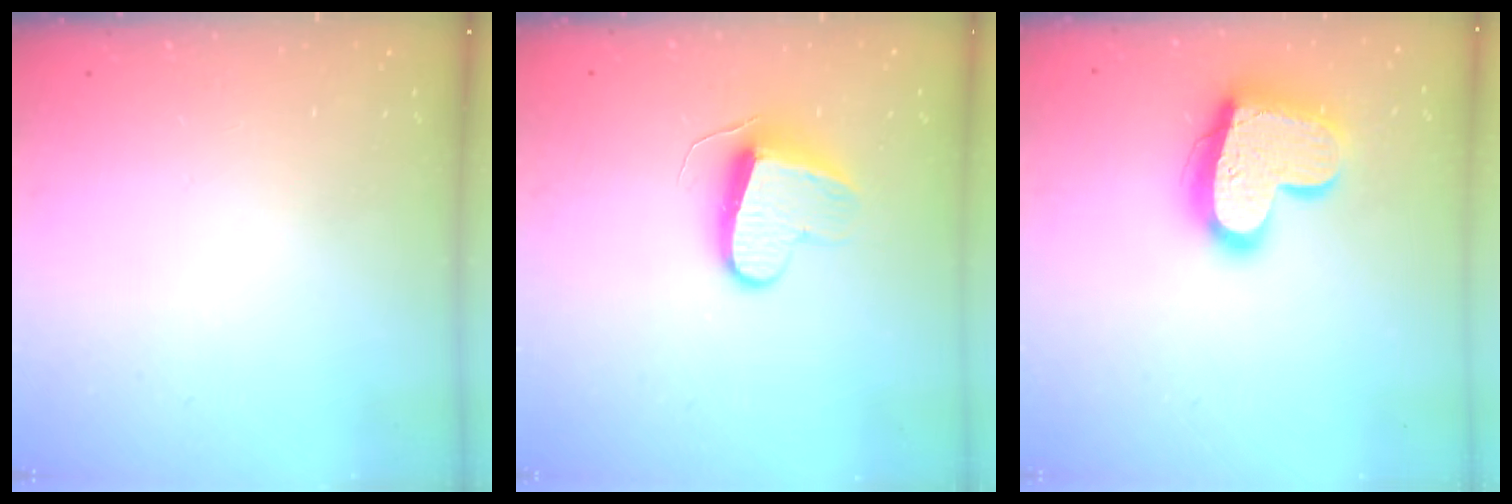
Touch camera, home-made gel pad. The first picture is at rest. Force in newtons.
{"total": 9.4, "press": 9.4, "slide": 0.4}
{"total": 18.2, "press": 18.2, "slide": 1.6}